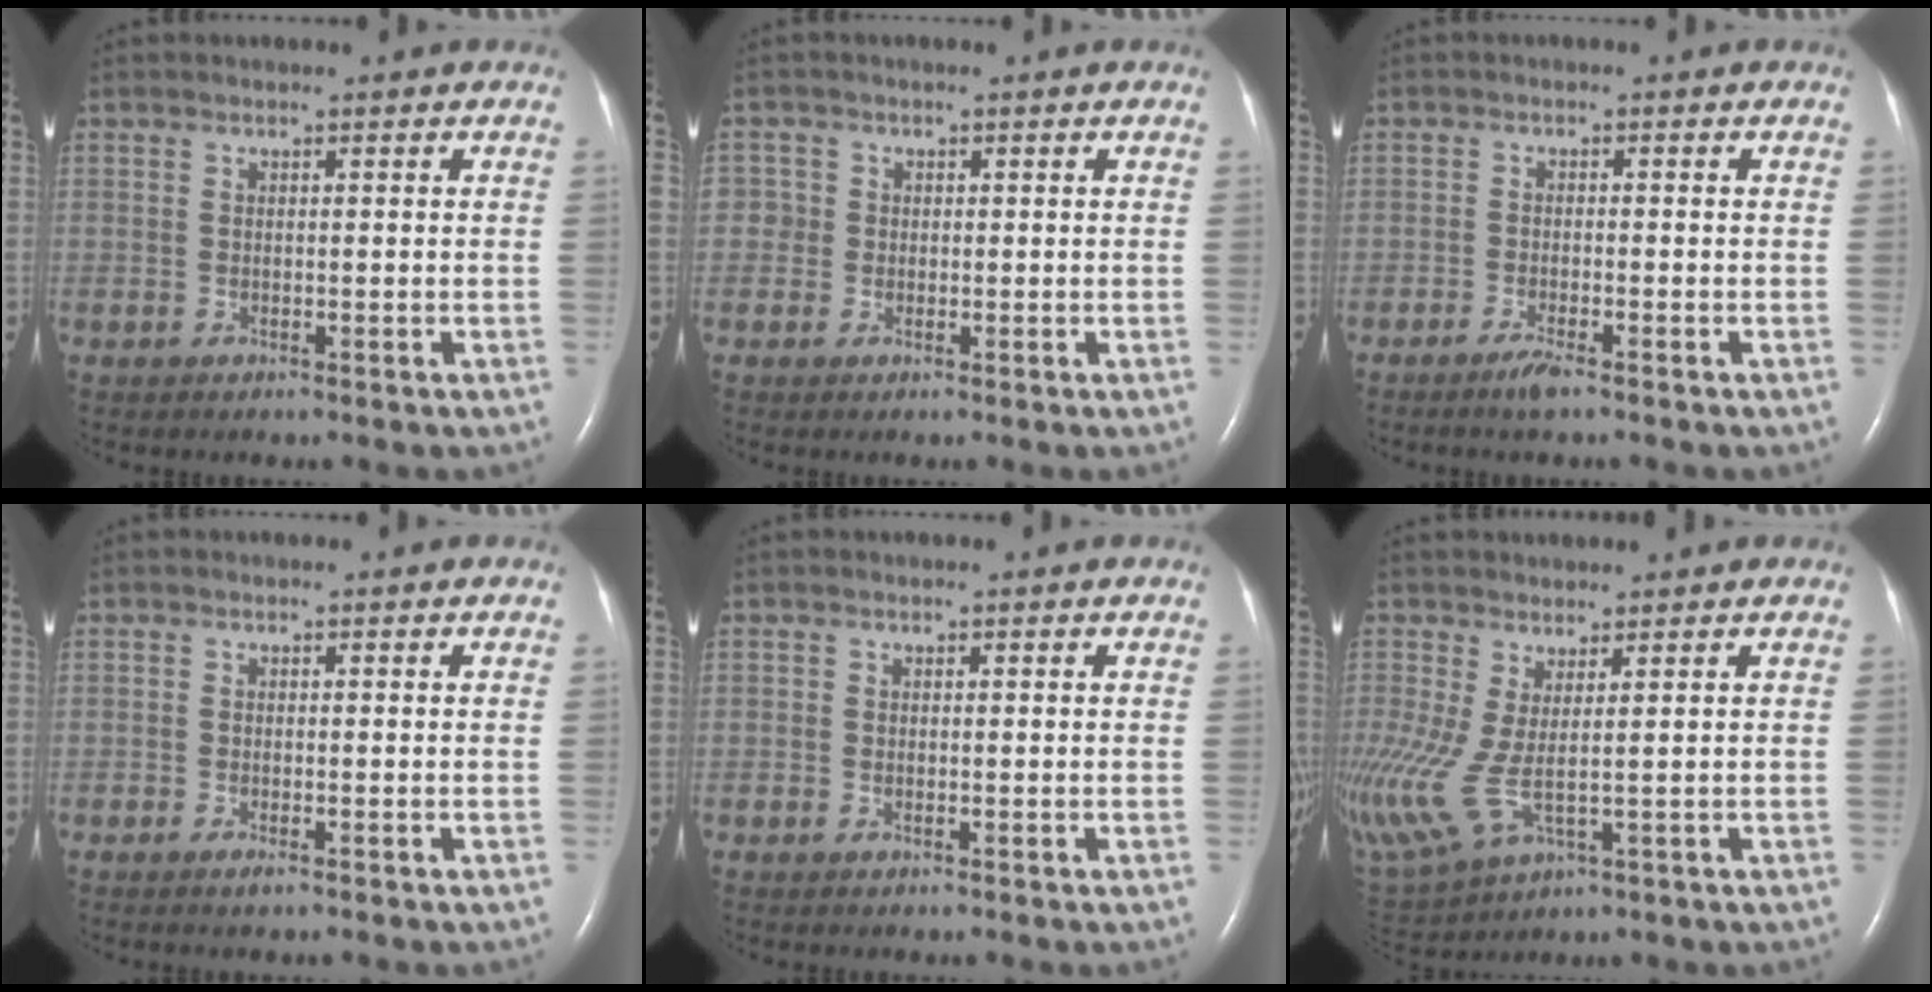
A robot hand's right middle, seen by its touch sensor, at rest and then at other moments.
{"total": 2.0, "force": [0.0, 2.0, 0.0], "torque": [0.009, 0.006, -0.004]}
{"total": 2.1, "force": [-1.6, 0.0, 1.3], "torque": [-0.036, -0.005, -0.031]}
{"total": 0.8, "force": [-0.6, 0.0, 0.5], "torque": [-0.015, -0.002, -0.010]}
{"total": 0.0}
{"total": 13.6, "force": [-0.9, 5.9, 12.2], "torque": [-0.319, -0.008, 0.003]}